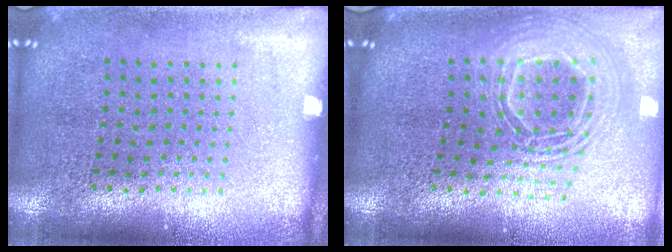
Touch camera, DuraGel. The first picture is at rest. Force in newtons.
{"total": 2.2, "press": 1.7, "slide": 1.5}